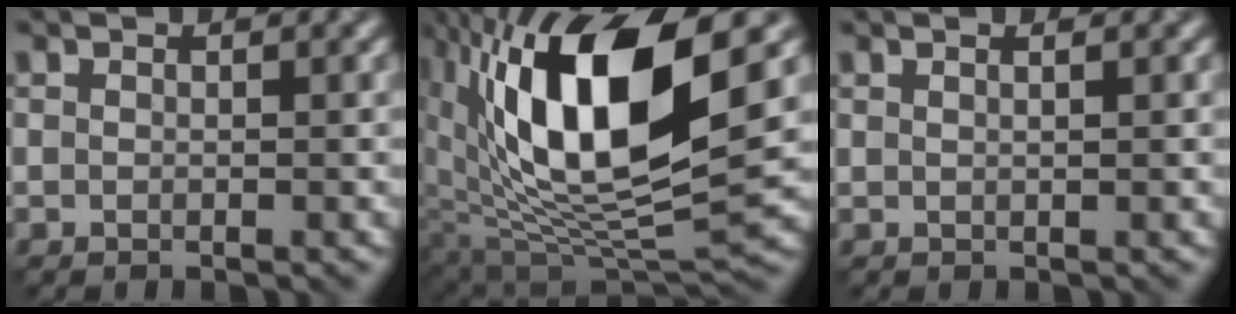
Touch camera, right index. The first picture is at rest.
{"total": 14.8, "force": [3.7, 6.1, 12.9], "torque": [-0.231, -0.002, 0.067]}
{"total": 1.1, "force": [0.6, 0.4, 0.8], "torque": [-0.005, 0.001, 0.002]}